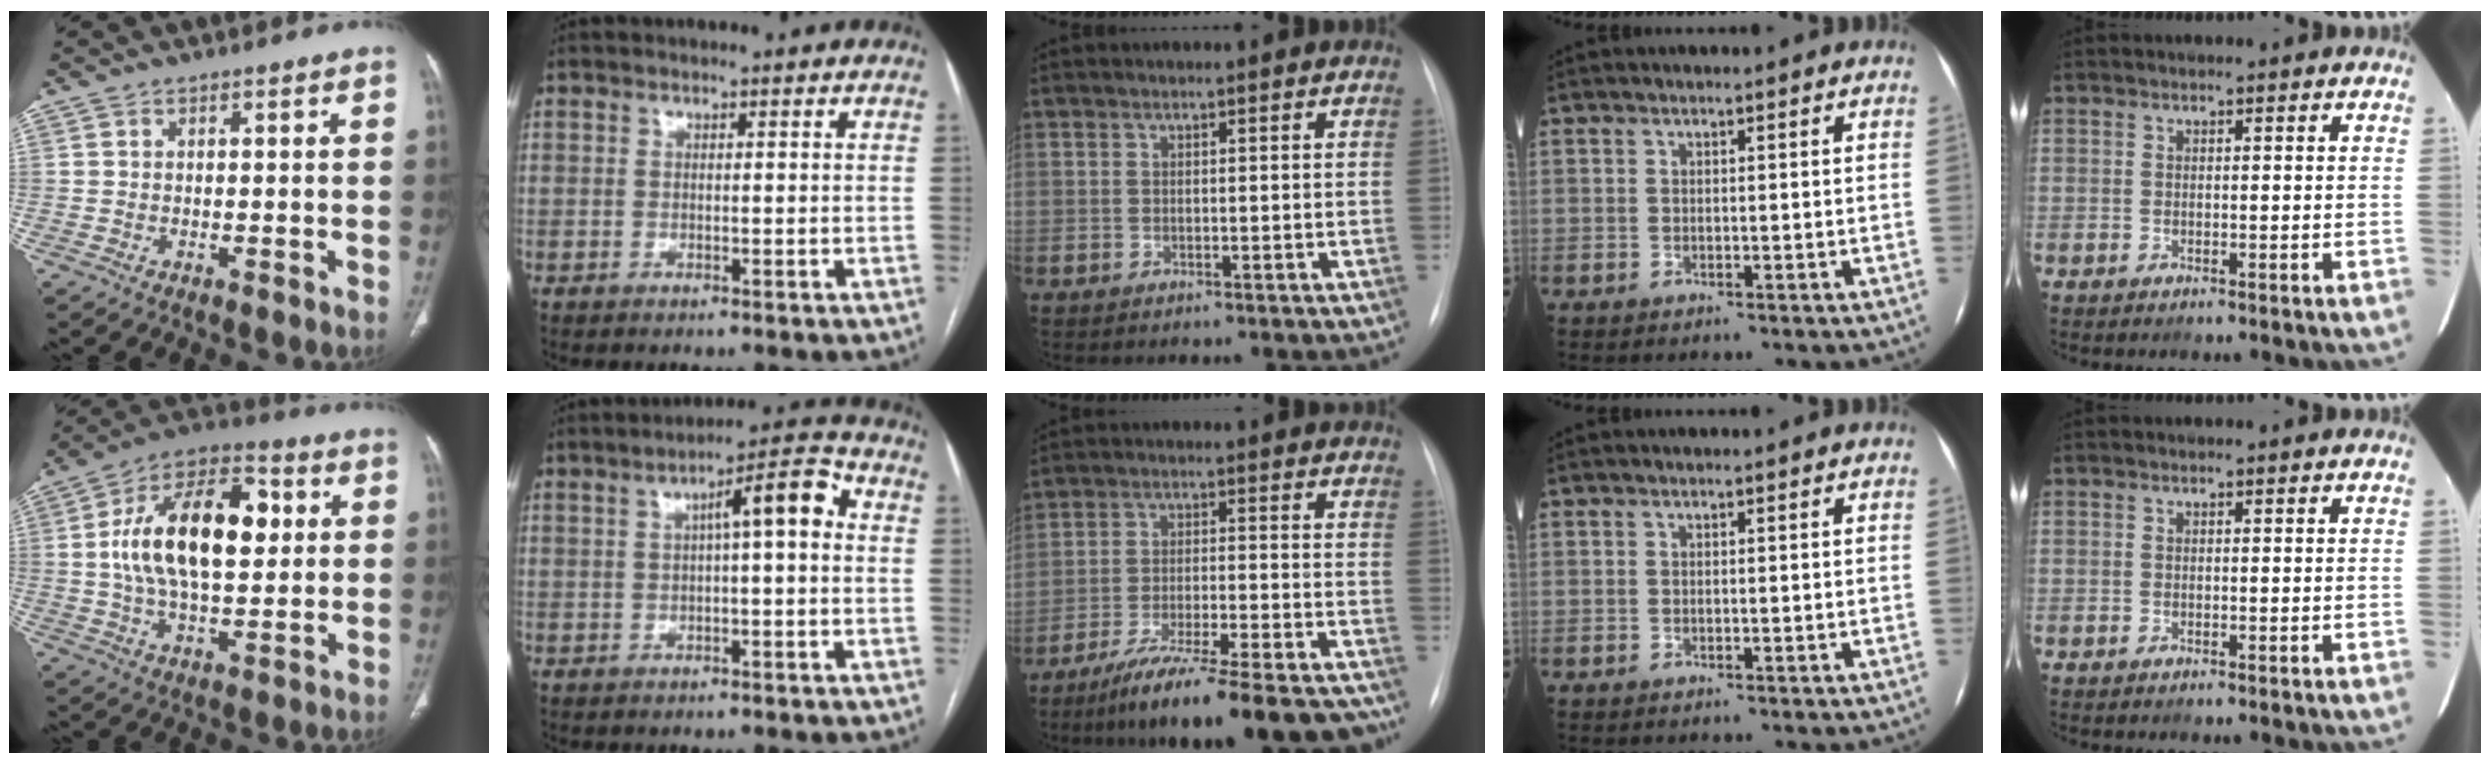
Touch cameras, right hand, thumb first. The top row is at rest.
{"thumb": {"total": 20.9, "force": [2.9, 10.9, 17.6], "torque": [-0.286, 0.019, 0.045]}, "index": {"total": 7.2, "force": [1.0, 1.1, 7.0], "torque": [-0.104, 0.029, 0.010]}, "middle": {"total": 19.2, "force": [-16.1, 2.0, 10.3], "torque": [-0.117, -0.008, -0.241]}}